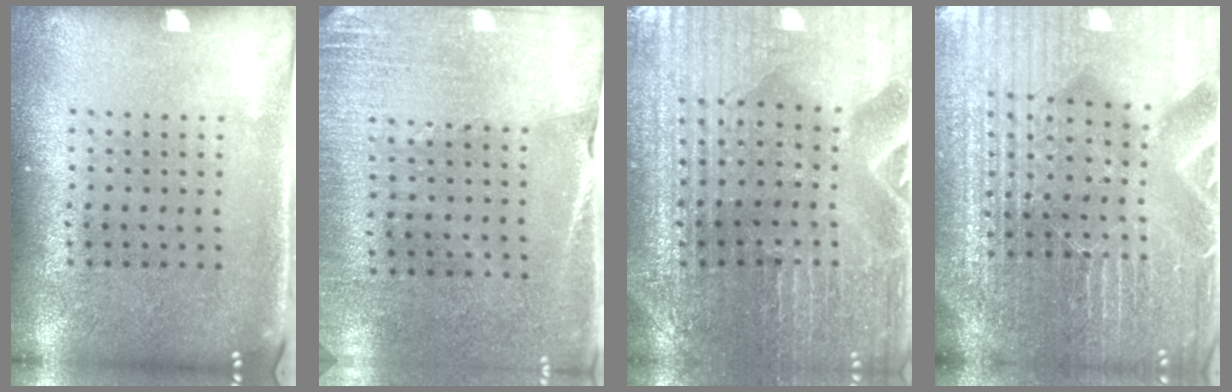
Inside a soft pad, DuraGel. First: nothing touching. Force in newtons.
{"total": 2.6, "press": 2.5, "slide": 0.8}
{"total": 2.5, "press": 2.4, "slide": 0.4}
{"total": 5.7, "press": 5.2, "slide": 2.3}